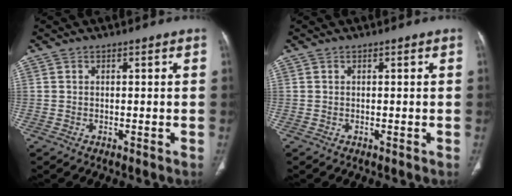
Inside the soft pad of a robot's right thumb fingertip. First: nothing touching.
{"total": 0.0}